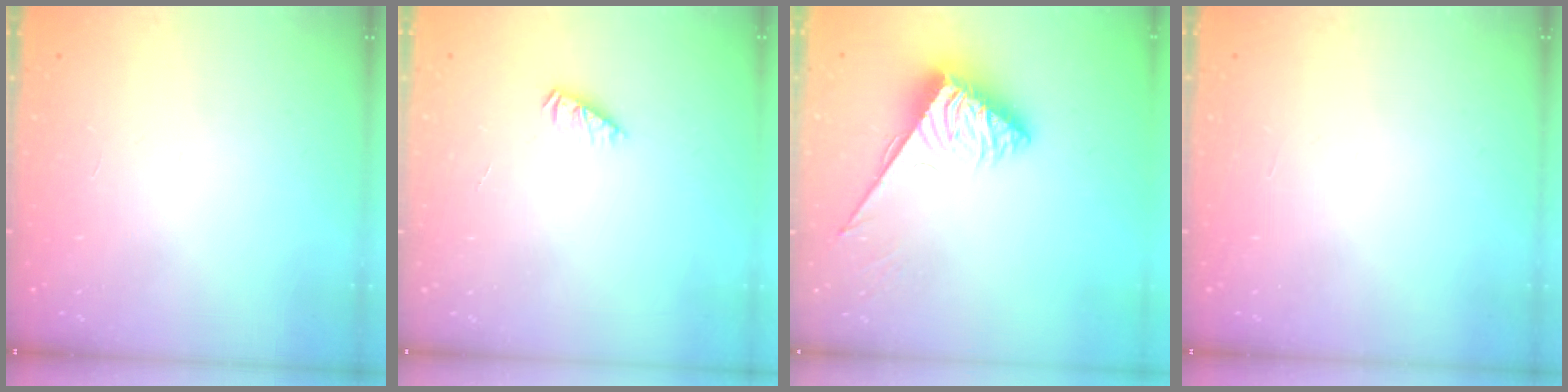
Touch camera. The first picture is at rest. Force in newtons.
{"total": 2.0, "press": 2.0, "slide": 0.2}
{"total": 3.7, "press": 3.7, "slide": 0.4}
{"total": 0.0}